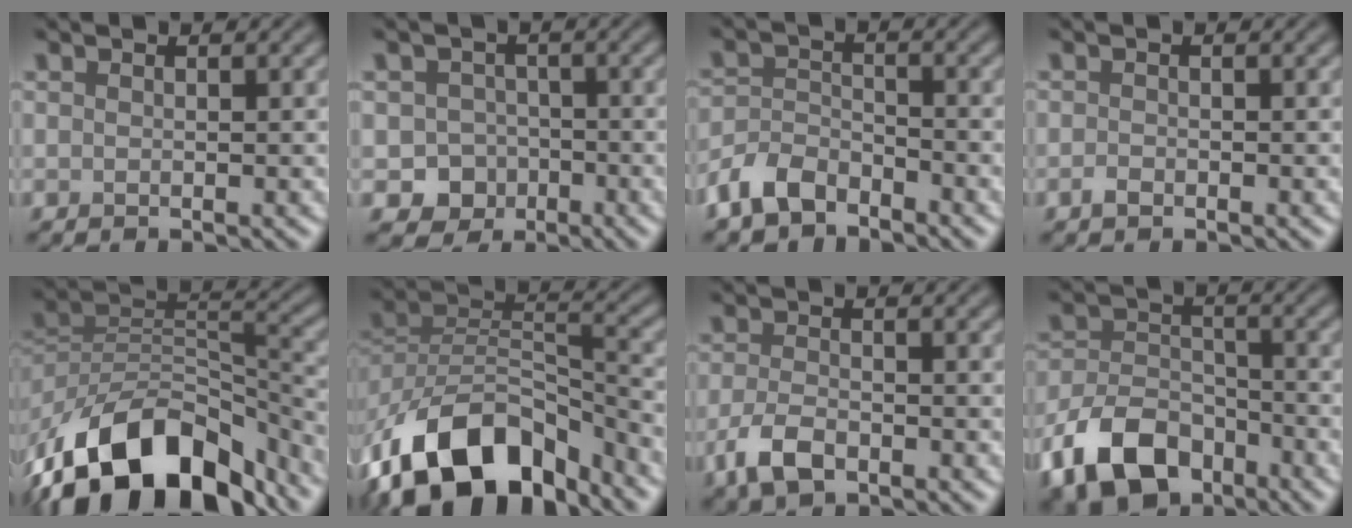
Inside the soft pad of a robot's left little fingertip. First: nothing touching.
{"total": 3.9, "force": [-1.6, 3.4, 0.9], "torque": [0.004, 0.001, -0.031]}
{"total": 3.7, "force": [-3.0, 1.7, 1.4], "torque": [-0.027, 0.002, -0.072]}
{"total": 0.8, "force": [-0.5, 0.5, 0.5], "torque": [-0.010, -0.002, -0.011]}
{"total": 15.1, "force": [-9.4, 8.4, 8.3], "torque": [-0.167, 0.007, -0.169]}
{"total": 12.5, "force": [-7.8, 6.7, 7.1], "torque": [-0.126, 0.007, -0.148]}
{"total": 3.5, "force": [-2.0, 1.7, 2.3], "torque": [-0.051, -0.004, -0.044]}
{"total": 8.5, "force": [-5.1, 5.1, 4.5], "torque": [-0.088, -0.006, -0.101]}